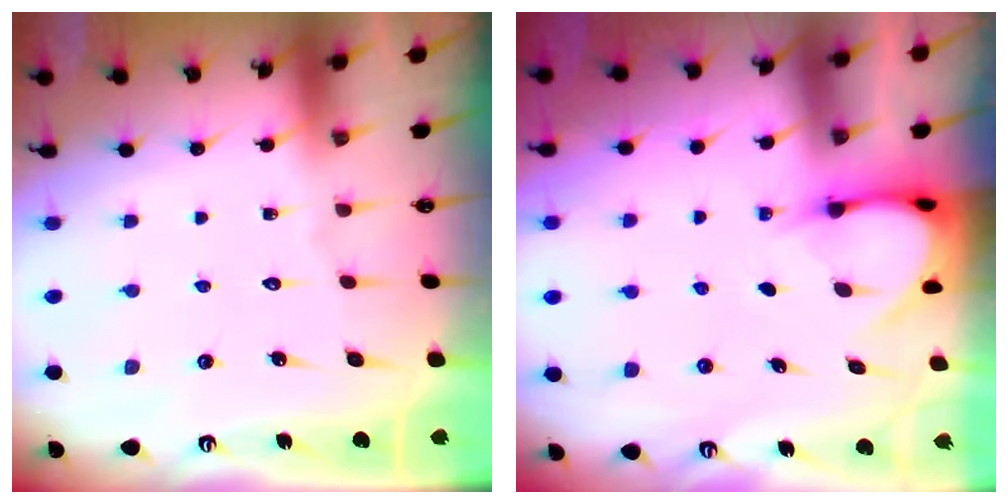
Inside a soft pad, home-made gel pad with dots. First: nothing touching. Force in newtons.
{"total": 4.3, "press": 4.3, "slide": 0.4}